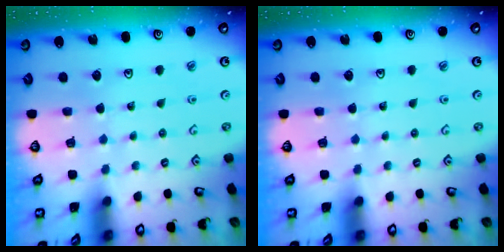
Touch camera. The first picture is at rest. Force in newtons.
{"total": 0.0}